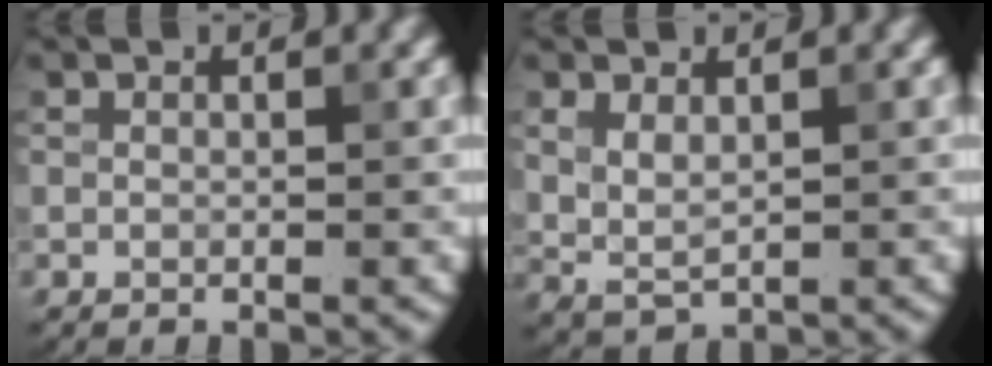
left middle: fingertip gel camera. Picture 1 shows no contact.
{"total": 2.1, "force": [0.9, 1.1, 1.5], "torque": [-0.035, -0.004, 0.022]}